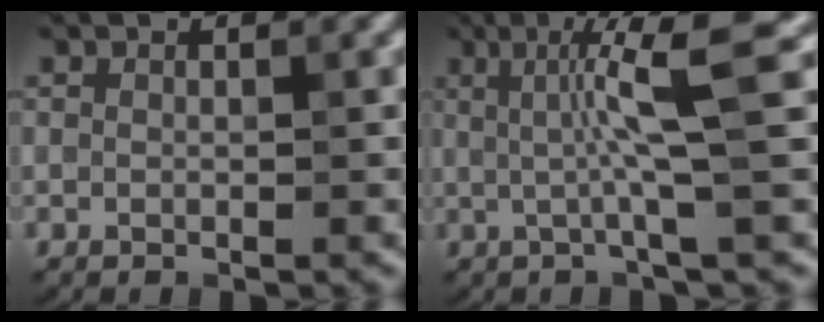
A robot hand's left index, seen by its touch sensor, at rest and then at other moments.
{"total": 6.2, "force": [1.0, 0.6, 6.1], "torque": [-0.107, 0.009, 0.013]}